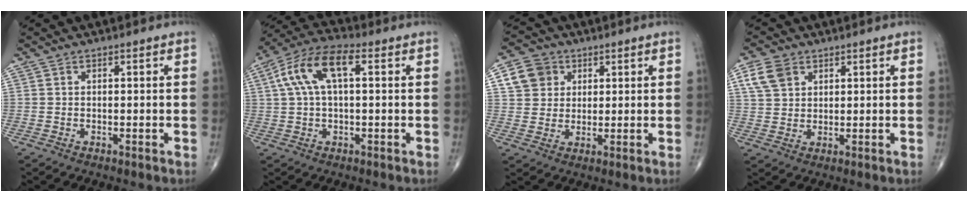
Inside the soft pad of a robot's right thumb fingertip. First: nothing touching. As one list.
[{"total": 10.9, "force": [2.6, 4.7, 9.5], "torque": [-0.199, 0.037, 0.043]}, {"total": 7.2, "force": [2.6, 6.3, 2.5], "torque": [-0.020, -0.001, 0.045]}, {"total": 6.0, "force": [2.8, 4.3, 3.1], "torque": [-0.048, -0.002, 0.057]}]